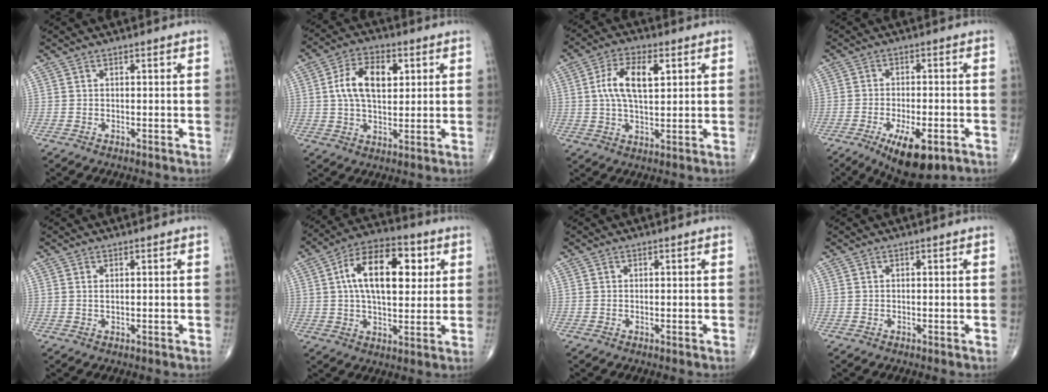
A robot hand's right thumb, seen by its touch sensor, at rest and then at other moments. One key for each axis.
{"total": 10.7, "fx": 2.4, "fy": 6.1, "fz": 8.4, "tx": -0.137, "ty": 0.004, "tz": 0.039}
{"total": 9.8, "fx": 2.4, "fy": 4.6, "fz": 8.3, "tx": -0.153, "ty": 0.004, "tz": 0.041}
{"total": 11.0, "fx": -5.4, "fy": 4.1, "fz": 8.6, "tx": -0.130, "ty": 0.003, "tz": -0.077}
{"total": 0.8, "fx": 0.3, "fy": 0.3, "fz": 0.7, "tx": -0.014, "ty": -0.001, "tz": 0.006}
{"total": 16.7, "fx": 3.9, "fy": 8.7, "fz": 13.7, "tx": -0.202, "ty": 0.011, "tz": 0.058}
{"total": 0.0}
{"total": 0.0}